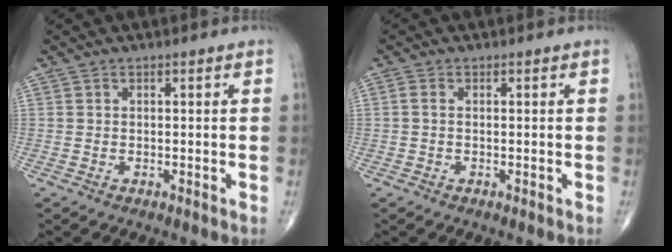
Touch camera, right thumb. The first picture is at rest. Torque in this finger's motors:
{"motor_torque": [-0.15, 0.16, -0.24, -0.25, 0.03]}